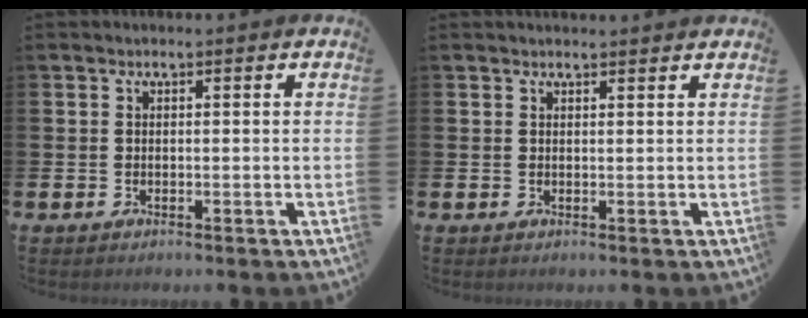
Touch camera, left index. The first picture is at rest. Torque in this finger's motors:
{"motor_torque": [0.36, -1.78, -0.01, 0.00]}